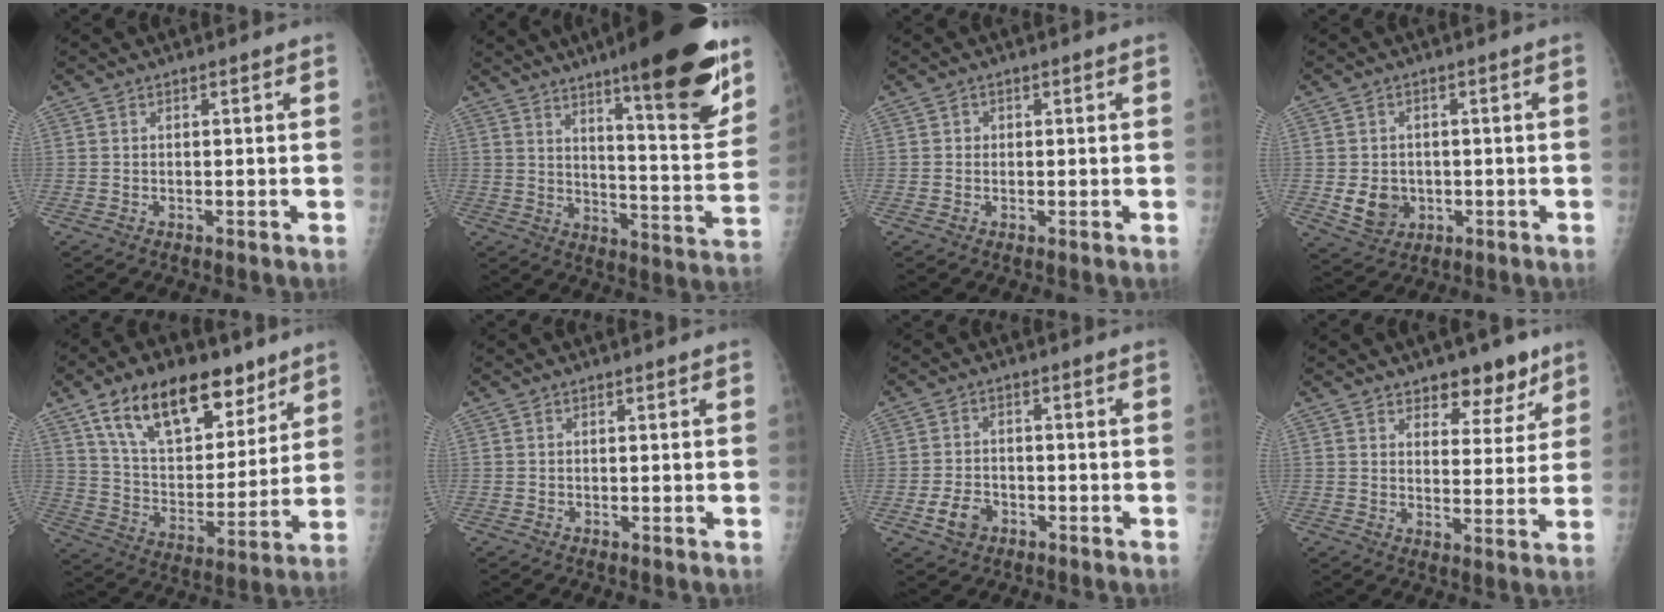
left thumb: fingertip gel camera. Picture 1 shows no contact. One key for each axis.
{"total": 21.7, "fx": 13.7, "fy": 3.5, "fz": 16.4, "tx": -0.204, "ty": -0.076, "tz": 0.204}
{"total": 1.1, "fx": 0.1, "fy": 1.1, "fz": 0.2, "tx": 0.005, "ty": 0.003, "tz": 0.000}
{"total": 6.0, "fx": -0.8, "fy": 5.2, "fz": 2.9, "tx": -0.027, "ty": 0.002, "tz": 0.000}
{"total": 21.1, "fx": 12.8, "fy": 11.2, "fz": 12.5, "tx": -0.162, "ty": -0.047, "tz": 0.223}
{"total": 0.0}
{"total": 4.7, "fx": -2.1, "fy": 3.5, "fz": 2.4, "tx": -0.037, "ty": 0.013, "tz": -0.036}
{"total": 8.4, "fx": 5.9, "fy": 4.5, "fz": 4.0, "tx": -0.014, "ty": -0.033, "tz": 0.085}